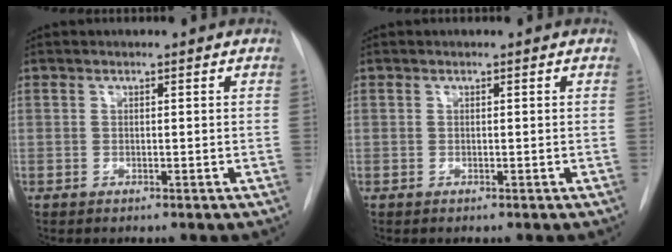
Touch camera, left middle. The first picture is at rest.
{"total": 0.0}